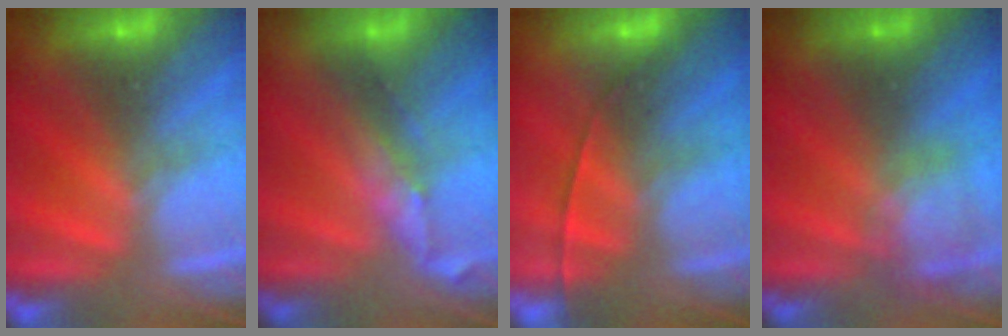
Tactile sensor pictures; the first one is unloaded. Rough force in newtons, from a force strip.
{"total": 2.7}
{"total": 1.9}
{"total": 2.2}